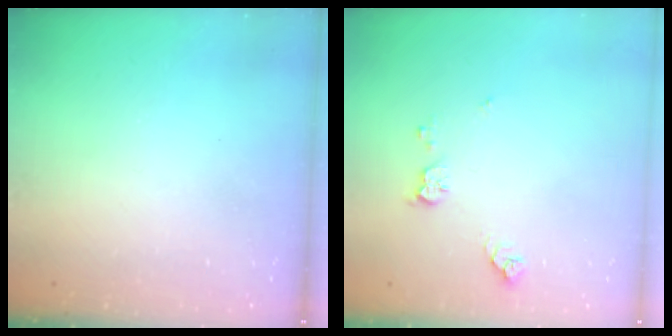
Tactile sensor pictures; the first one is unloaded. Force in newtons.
{"total": 6.8, "press": 6.8, "slide": 0.5}